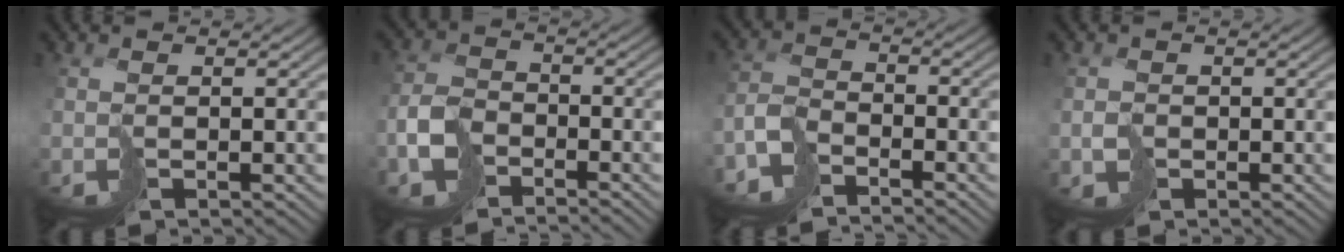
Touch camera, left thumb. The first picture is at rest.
{"total": 4.7, "force": [-3.3, 2.9, 1.7], "torque": [-0.035, -0.002, -0.075]}
{"total": 4.9, "force": [-4.5, 1.7, 1.0], "torque": [-0.015, -0.002, -0.105]}
{"total": 1.8, "force": [-0.7, 1.6, 0.1], "torque": [-0.001, -0.004, -0.016]}